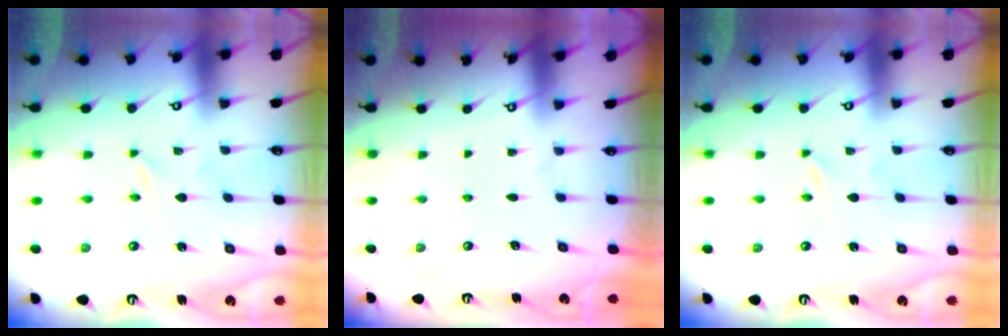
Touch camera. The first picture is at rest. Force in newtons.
{"total": 0.0}
{"total": 0.0}